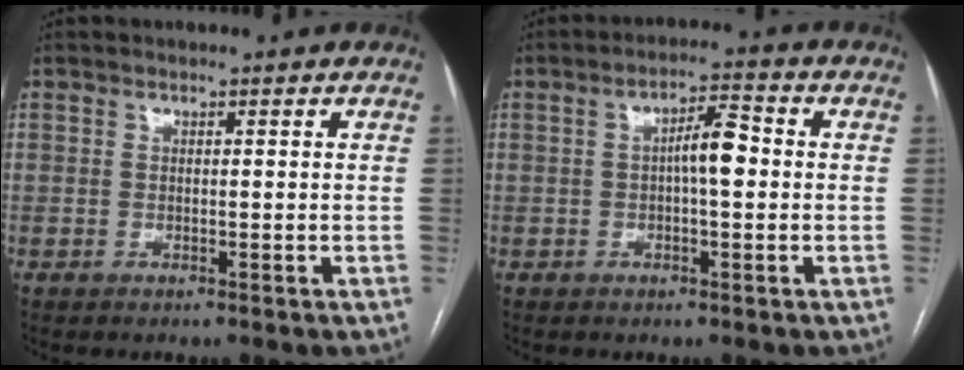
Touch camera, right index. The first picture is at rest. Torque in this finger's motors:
{"motor_torque": [0.91, -0.24, 0.47, 0.08]}